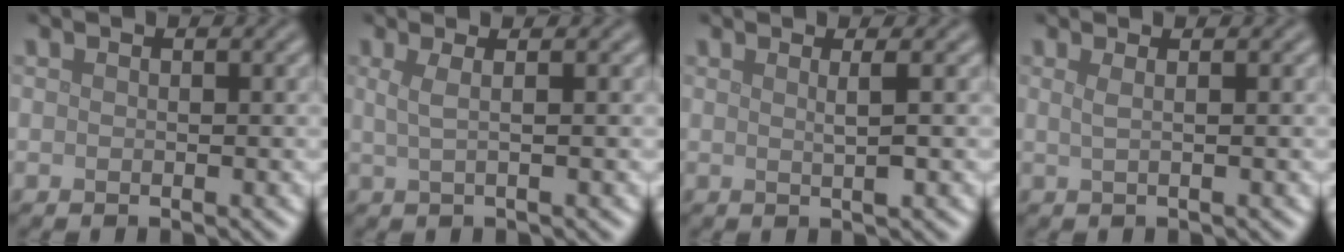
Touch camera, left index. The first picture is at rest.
{"total": 2.0, "force": [0.5, 0.8, 1.8], "torque": [-0.028, -0.001, 0.000]}
{"total": 1.5, "force": [0.5, 0.3, 1.4], "torque": [-0.024, 0.001, 0.001]}
{"total": 2.0, "force": [0.8, 1.0, 1.5], "torque": [-0.010, -0.001, -0.009]}